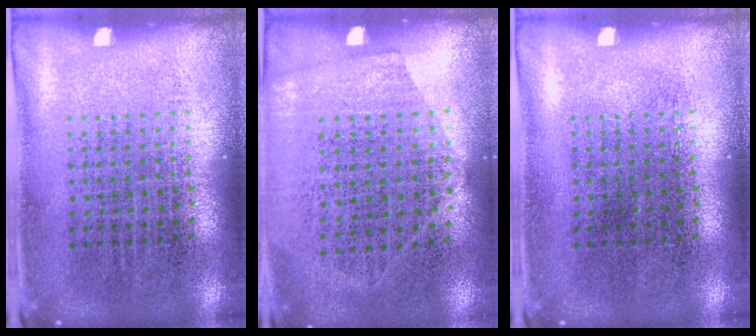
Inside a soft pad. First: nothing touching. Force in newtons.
{"total": 1.4, "press": 1.2, "slide": 0.7}
{"total": 0.0}